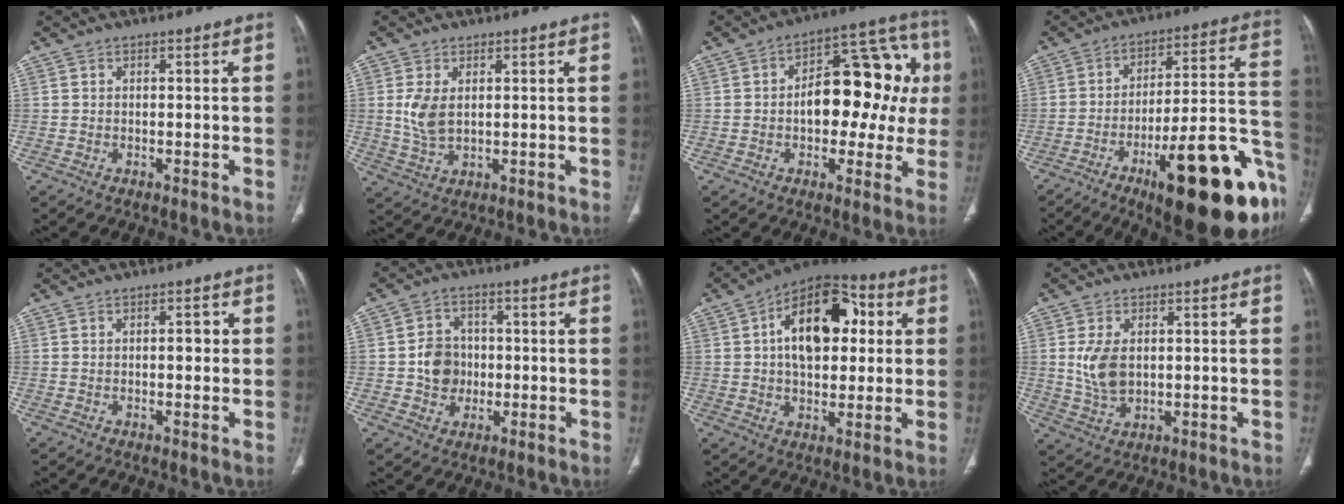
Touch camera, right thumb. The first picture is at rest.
{"total": 5.5, "force": [1.0, 3.2, 4.4], "torque": [-0.094, -0.007, 0.027]}
{"total": 19.7, "force": [0.8, 11.1, 16.3], "torque": [-0.174, 0.045, 0.008]}
{"total": 28.9, "force": [-13.1, 7.9, 24.5], "torque": [-0.251, 0.068, -0.183]}
{"total": 2.0, "force": [0.1, 1.1, 1.6], "torque": [-0.015, 0.004, -0.003]}
{"total": 7.1, "force": [-0.5, 6.3, 3.3], "torque": [-0.028, 0.011, -0.013]}
{"total": 18.6, "force": [3.7, 11.1, 14.4], "torque": [-0.180, 0.019, 0.049]}
{"total": 7.0, "force": [0.9, 4.3, 5.4], "torque": [-0.106, -0.006, 0.026]}